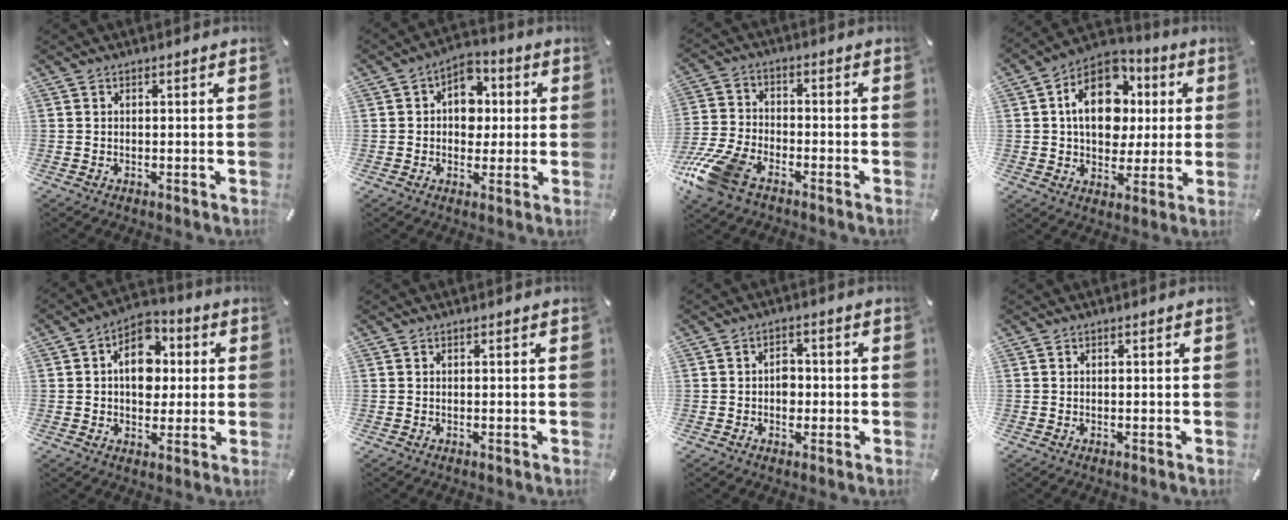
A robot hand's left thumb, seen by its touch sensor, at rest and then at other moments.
{"total": 8.0, "force": [0.8, 6.8, 4.1], "torque": [-0.051, -0.002, 0.012]}
{"total": 12.7, "force": [-7.8, 6.8, 7.3], "torque": [-0.163, 0.031, -0.149]}
{"total": 15.7, "force": [3.1, 11.8, 9.9], "torque": [-0.169, -0.002, 0.059]}
{"total": 11.0, "force": [1.2, 8.4, 7.1], "torque": [-0.101, 0.003, 0.019]}
{"total": 0.0}
{"total": 3.9, "force": [-0.5, 3.0, 2.4], "torque": [-0.029, 0.000, -0.014]}
{"total": 0.0}